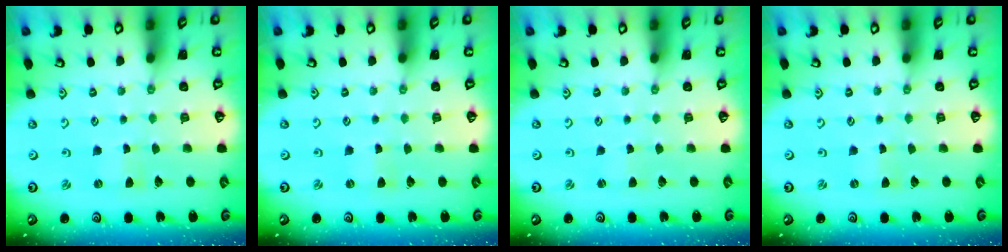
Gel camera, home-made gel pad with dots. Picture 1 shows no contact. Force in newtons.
{"total": 0.9, "press": 0.9, "slide": 0.1}
{"total": 0.9, "press": 0.9, "slide": 0.1}
{"total": 0.0}